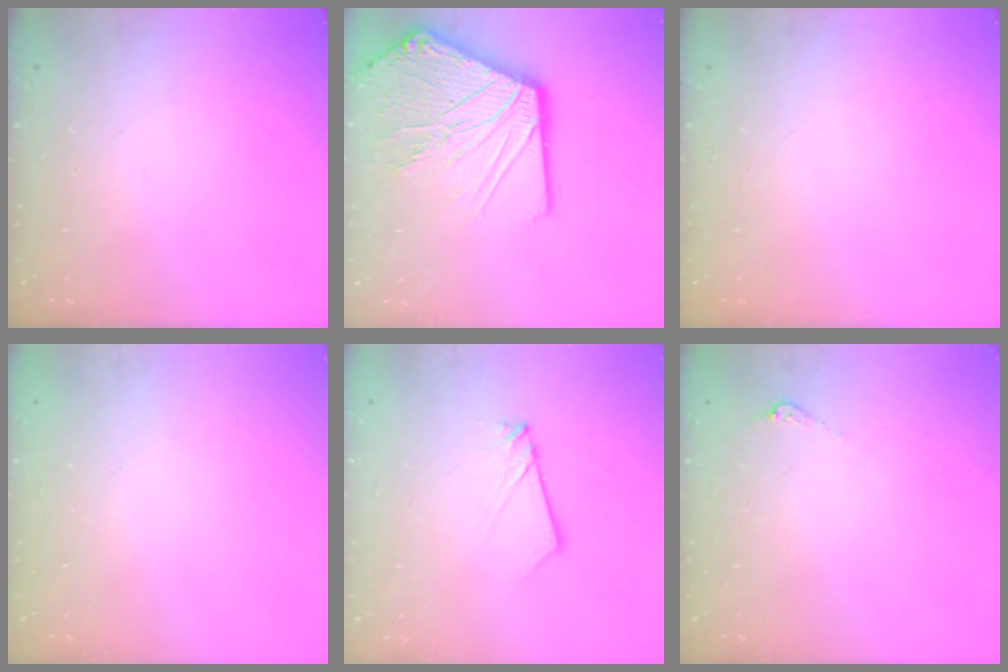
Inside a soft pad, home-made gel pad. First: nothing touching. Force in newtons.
{"total": 23.5, "press": 23.2, "slide": 3.9}
{"total": 0.0}
{"total": 0.0}
{"total": 2.7, "press": 2.6, "slide": 0.3}
{"total": 4.8, "press": 4.8, "slide": 0.6}